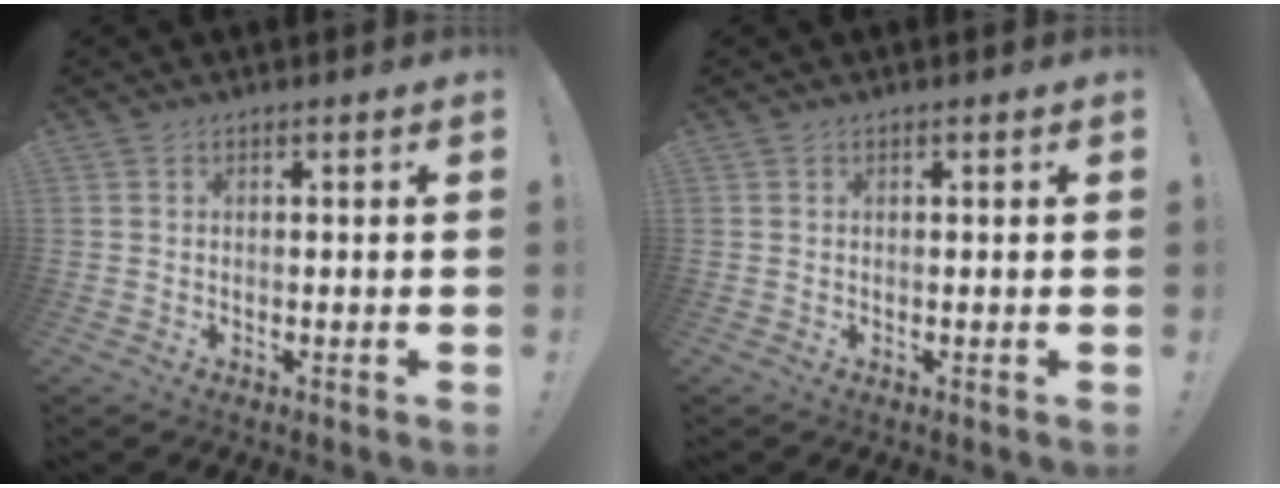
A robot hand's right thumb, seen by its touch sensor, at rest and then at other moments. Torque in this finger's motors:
{"motor_torque": [0.03, 0.01, 0.08, -0.11, 0.04]}